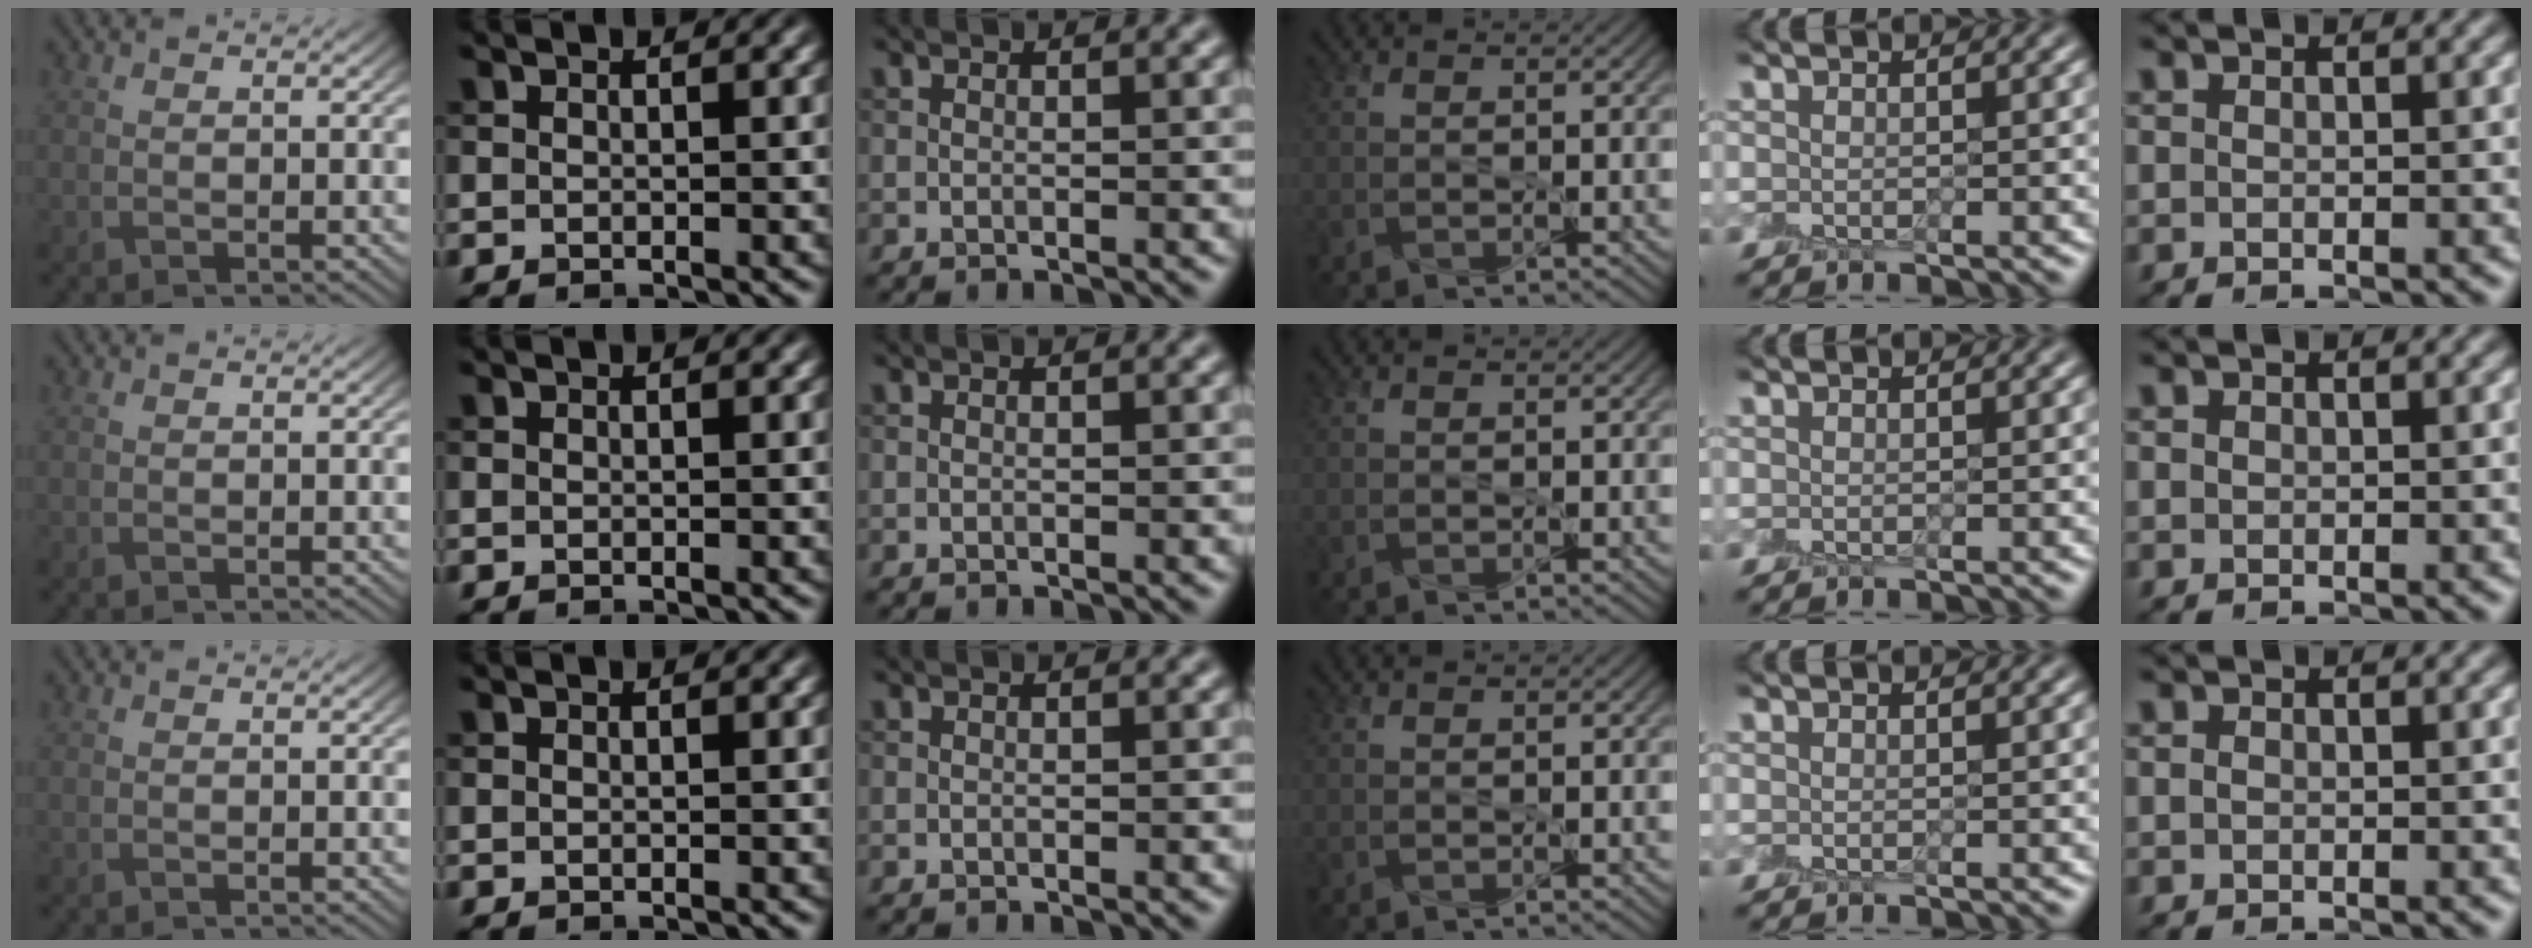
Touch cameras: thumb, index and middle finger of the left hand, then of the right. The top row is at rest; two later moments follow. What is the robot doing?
{"motion": "peel", "object": "small bumper sticker"}